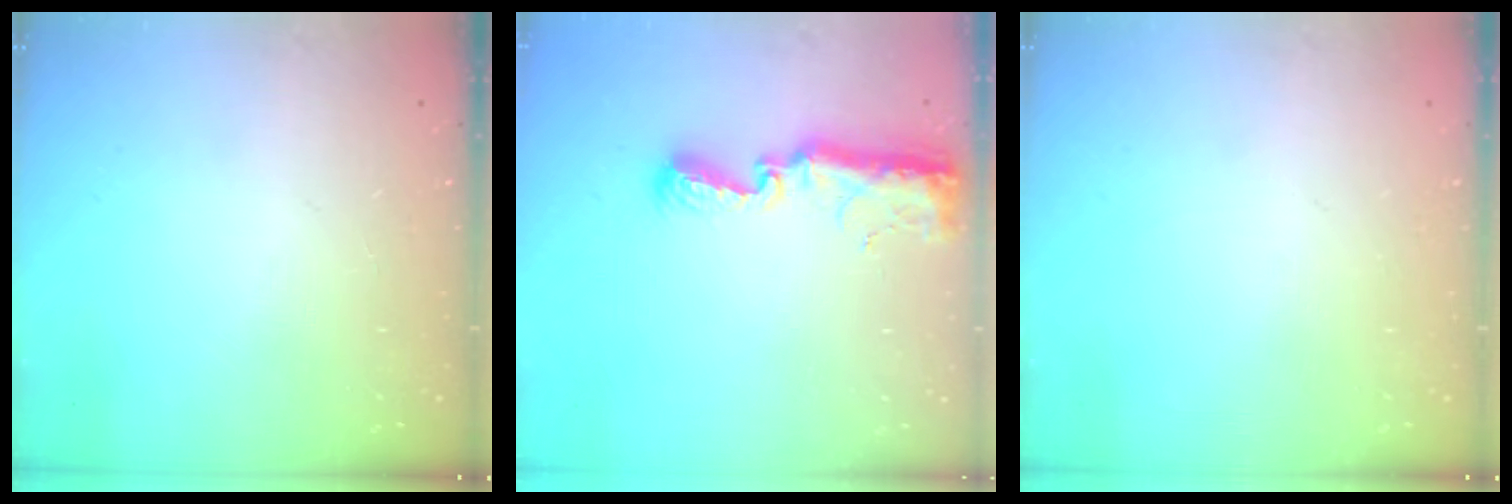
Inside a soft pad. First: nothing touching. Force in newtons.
{"total": 9.4, "press": 9.4, "slide": 0.8}
{"total": 0.0}